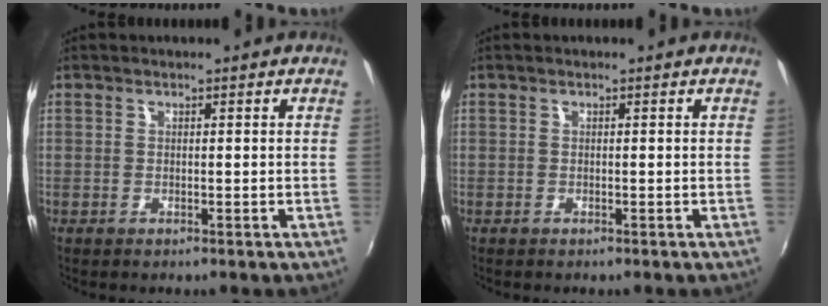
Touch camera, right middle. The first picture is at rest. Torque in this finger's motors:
{"motor_torque": [-0.08, -0.03, -0.03, 0.01]}